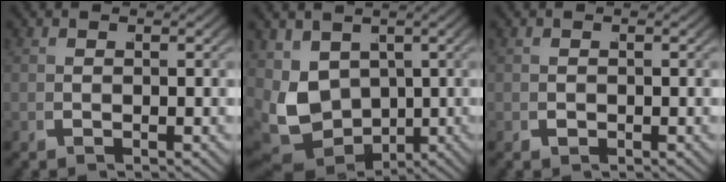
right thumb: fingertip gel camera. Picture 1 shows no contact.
{"total": 8.8, "force": [-0.8, 6.7, 5.6], "torque": [-0.161, -0.057, 0.015]}
{"total": 0.0}